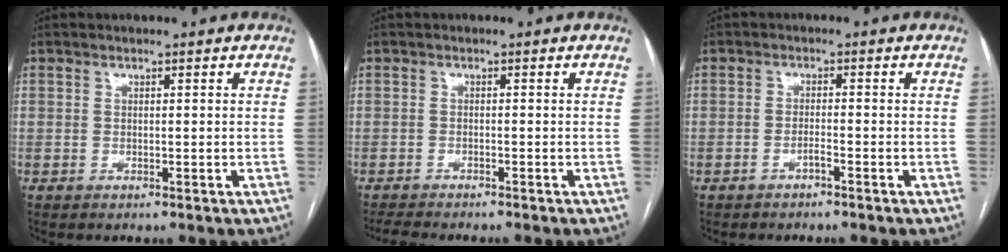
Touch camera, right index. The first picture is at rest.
{"total": 5.4, "force": [-4.8, 0.5, 2.4], "torque": [-0.031, -0.006, -0.071]}
{"total": 1.4, "force": [-1.1, 0.1, 0.9], "torque": [-0.014, 0.002, -0.019]}